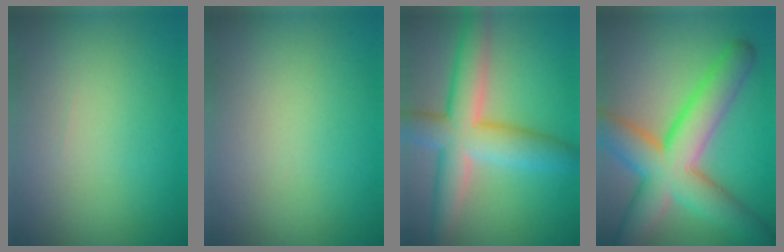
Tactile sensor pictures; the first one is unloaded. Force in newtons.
{"total": 0.0}
{"total": 7.2, "press": 7.2, "slide": 0.2}
{"total": 9.9, "press": 9.9, "slide": 0.4}